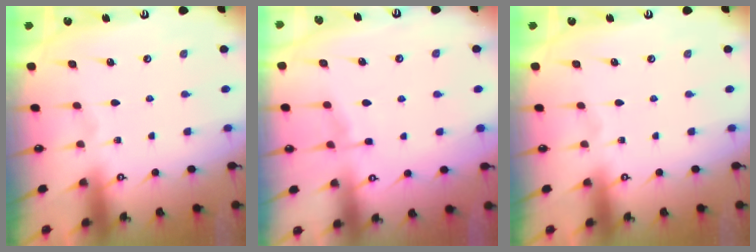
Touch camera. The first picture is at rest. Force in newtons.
{"total": 4.1, "press": 4.1, "slide": 0.4}
{"total": 0.0}